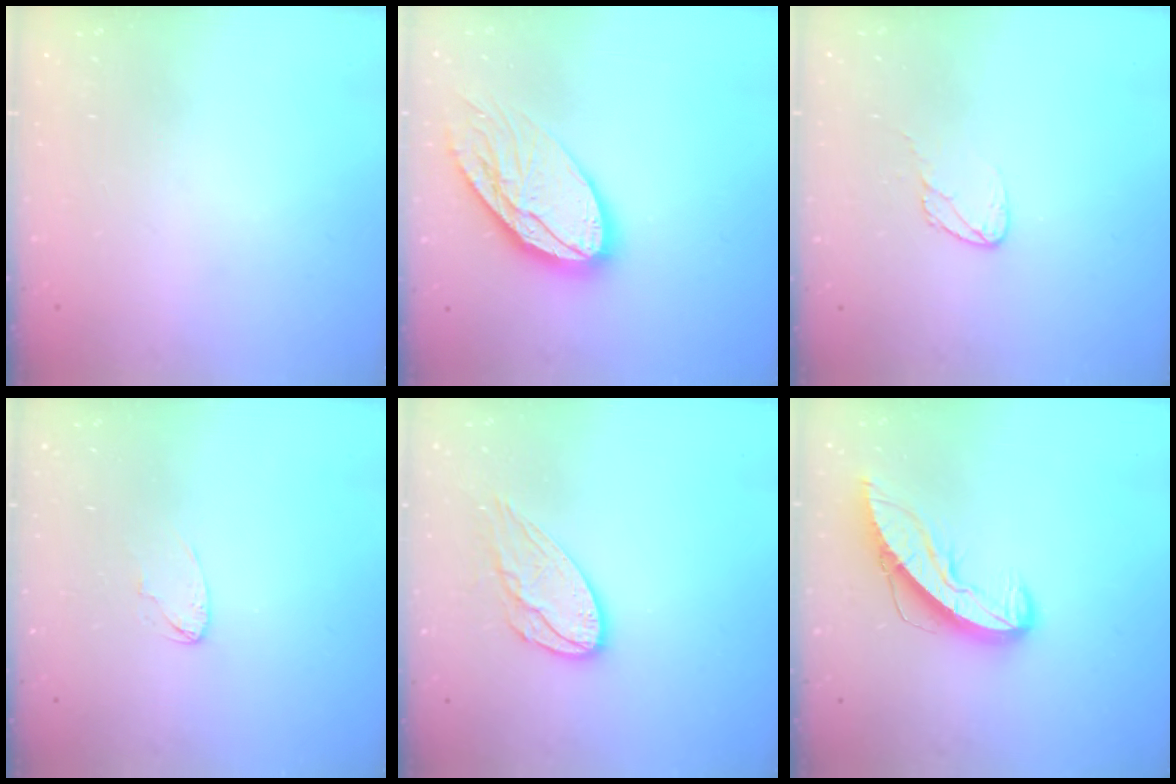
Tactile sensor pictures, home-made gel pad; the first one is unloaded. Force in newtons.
{"total": 16.2, "press": 16.1, "slide": 0.7}
{"total": 5.2, "press": 5.2, "slide": 0.4}
{"total": 2.5, "press": 2.5, "slide": 0.2}
{"total": 10.3, "press": 10.3, "slide": 0.4}
{"total": 9.3, "press": 9.3, "slide": 0.9}